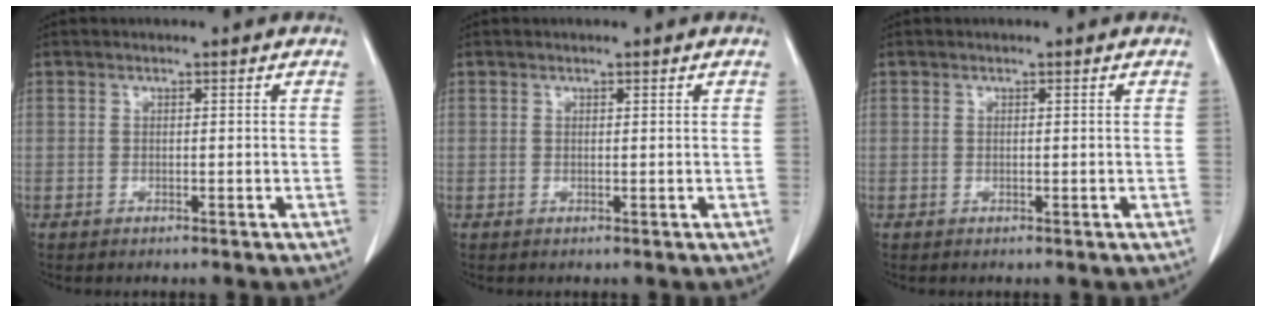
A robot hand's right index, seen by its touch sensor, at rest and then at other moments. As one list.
[{"total": 0.0}, {"total": 0.0}]